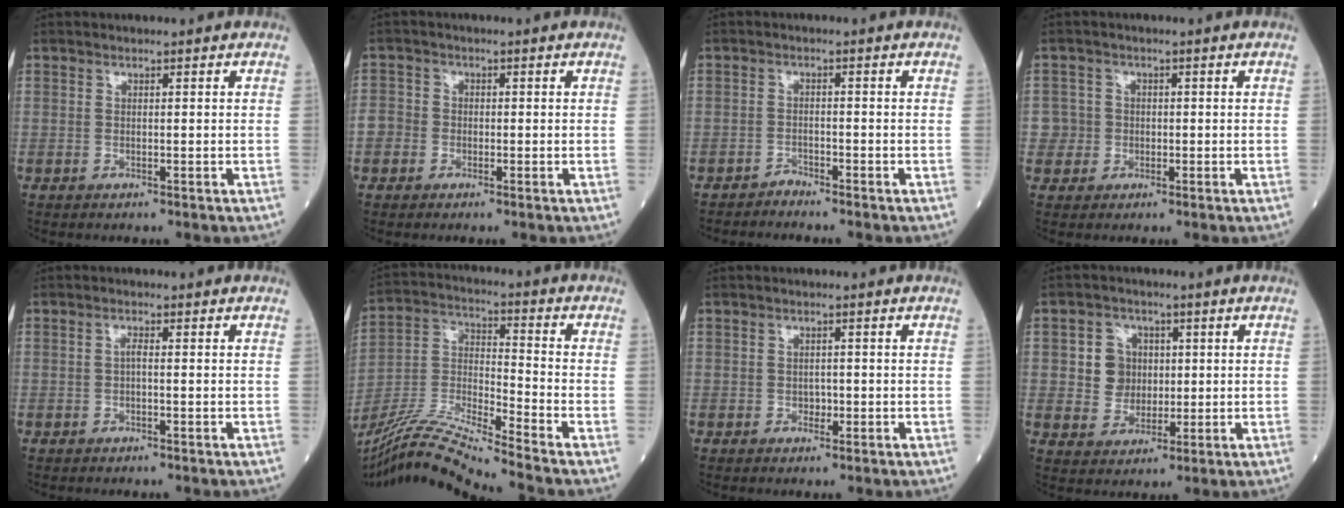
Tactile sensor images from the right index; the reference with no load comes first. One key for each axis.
{"total": 2.8, "fx": -1.0, "fy": 2.5, "fz": 0.6, "tx": -0.005, "ty": 0.010, "tz": -0.030}
{"total": 1.4, "fx": -1.4, "fy": -0.1, "fz": -0.3, "tx": 0.013, "ty": -0.003, "tz": -0.023}
{"total": 2.8, "fx": -0.4, "fy": 2.7, "fz": -0.3, "tx": 0.018, "ty": 0.010, "tz": -0.013}
{"total": 0.9, "fx": -0.2, "fy": 0.1, "fz": 0.9, "tx": -0.017, "ty": 0.002, "tz": -0.005}
{"total": 16.2, "fx": -14.3, "fy": -2.0, "fz": 7.2, "tx": -0.140, "ty": -0.011, "tz": -0.266}
{"total": 1.1, "fx": -0.4, "fy": 0.8, "fz": 0.6, "tx": -0.008, "ty": 0.003, "tz": -0.005}
{"total": 5.5, "fx": 0.9, "fy": 5.1, "fz": 2.0, "tx": -0.036, "ty": 0.013, "tz": 0.021}